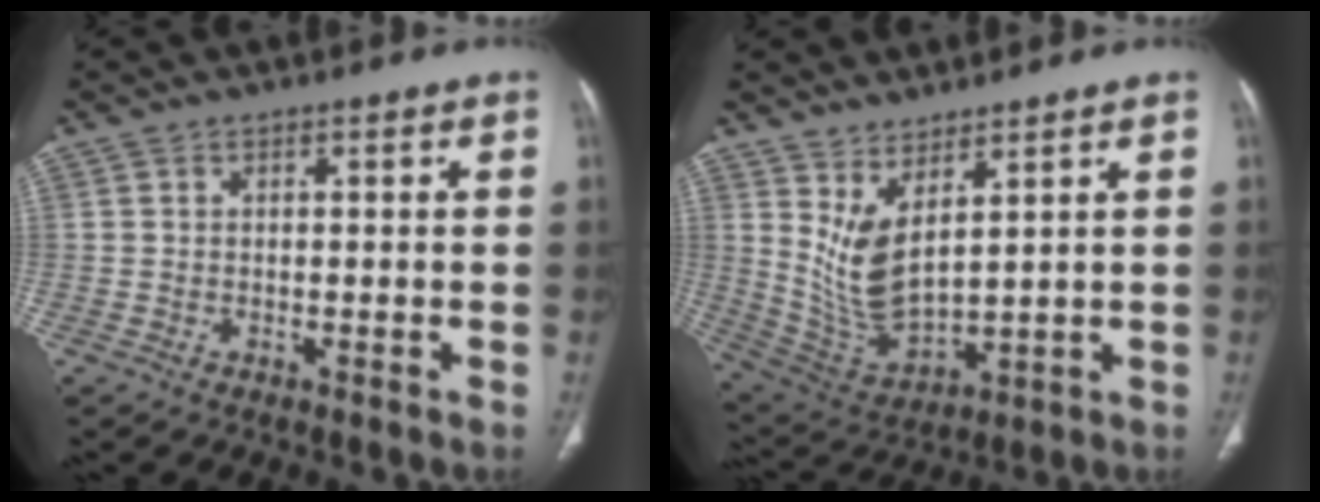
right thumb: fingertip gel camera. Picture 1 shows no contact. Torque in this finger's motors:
{"motor_torque": [-0.84, 1.27, 0.93, 0.49, 0.09]}